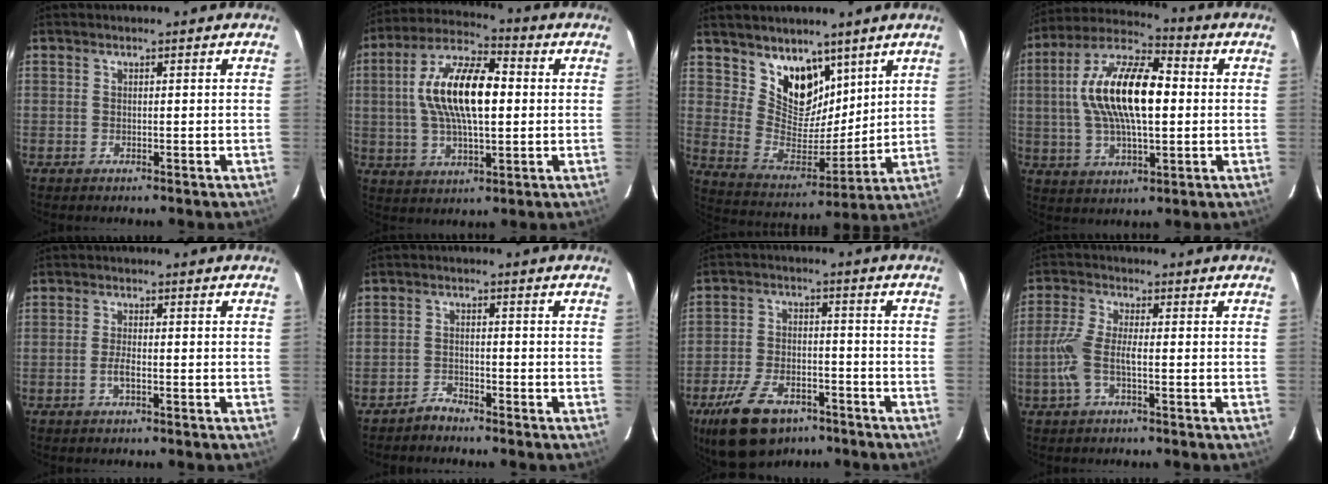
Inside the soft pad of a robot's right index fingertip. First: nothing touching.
{"total": 15.7, "force": [1.5, 6.2, 14.3], "torque": [-0.273, 0.018, 0.022]}
{"total": 12.5, "force": [8.3, 7.5, 5.5], "torque": [-0.096, -0.010, 0.163]}
{"total": 17.6, "force": [1.5, 7.0, 16.0], "torque": [-0.308, 0.017, 0.020]}
{"total": 2.2, "force": [-0.9, 0.5, 1.9], "torque": [-0.043, 0.001, -0.019]}
{"total": 2.3, "force": [-2.2, 0.7, 0.1], "torque": [-0.003, 0.004, -0.042]}
{"total": 14.2, "force": [-9.1, 7.5, 7.9], "torque": [-0.174, -0.004, -0.153]}
{"total": 6.2, "force": [-1.7, 1.7, 5.7], "torque": [-0.132, 0.002, -0.034]}